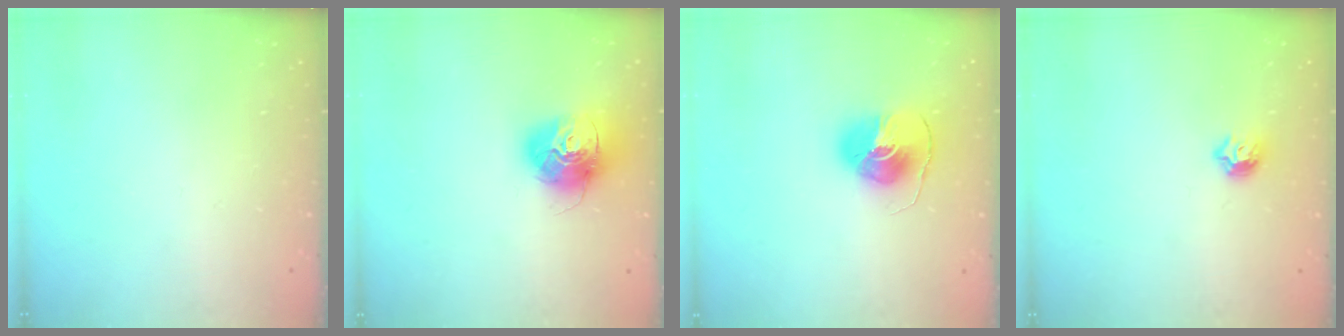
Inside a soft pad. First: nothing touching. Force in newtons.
{"total": 15.7, "press": 15.6, "slide": 1.6}
{"total": 8.7, "press": 8.7, "slide": 0.6}
{"total": 6.0, "press": 5.9, "slide": 0.8}